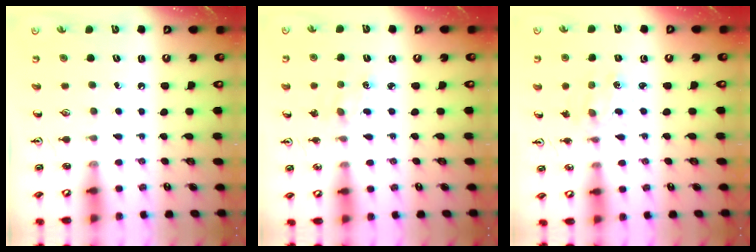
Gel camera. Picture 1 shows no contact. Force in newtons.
{"total": 3.1, "press": 3.1, "slide": 0.4}
{"total": 1.7, "press": 1.7, "slide": 0.3}